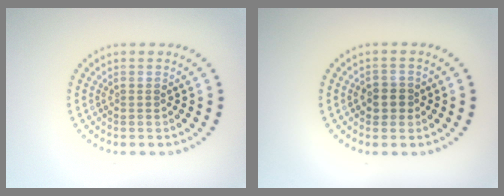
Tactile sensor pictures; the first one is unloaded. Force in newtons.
{"total": 1.9, "press": 1.8, "slide": 0.6}